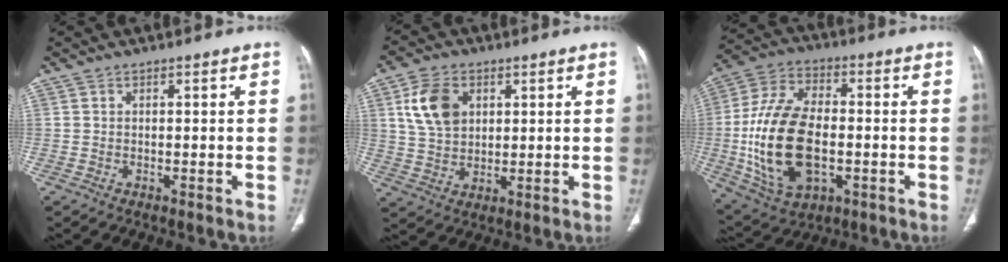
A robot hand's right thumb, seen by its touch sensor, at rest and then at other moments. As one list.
[{"total": 9.3, "force": [3.2, 6.5, 5.9], "torque": [-0.099, -0.009, 0.065]}, {"total": 20.6, "force": [-2.8, 12.1, 16.5], "torque": [-0.312, 0.012, -0.038]}]